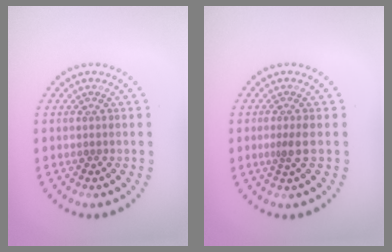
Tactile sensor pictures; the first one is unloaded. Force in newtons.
{"total": 1.5, "press": 1.1, "slide": 1.0}